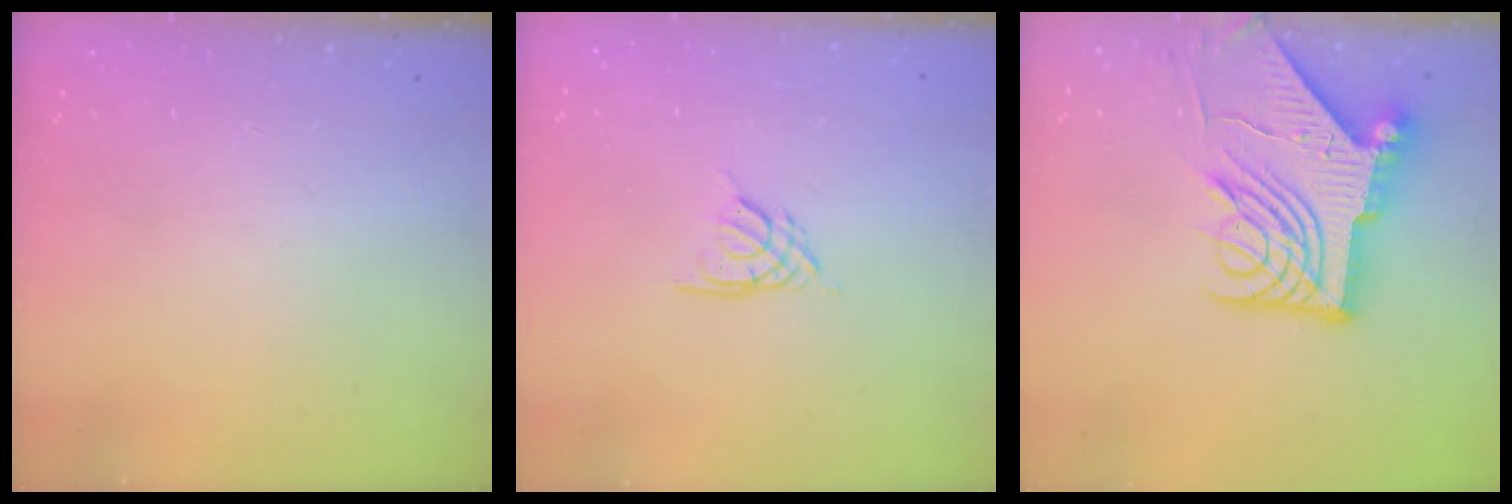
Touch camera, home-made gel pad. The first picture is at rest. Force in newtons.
{"total": 2.6, "press": 2.6, "slide": 0.6}
{"total": 15.2, "press": 15.1, "slide": 1.5}